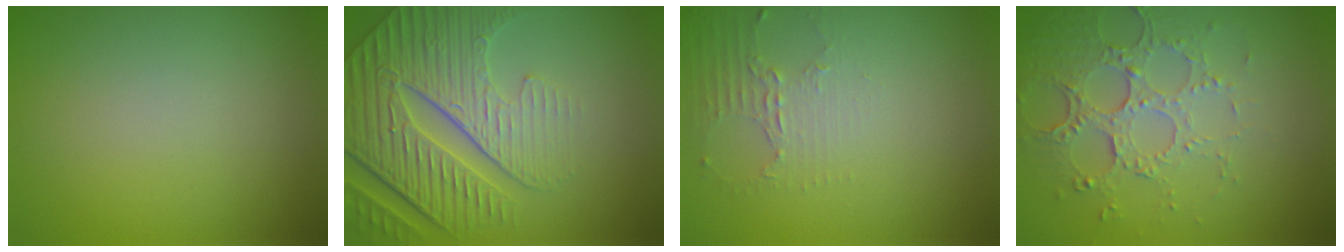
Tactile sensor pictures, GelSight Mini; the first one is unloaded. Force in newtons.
{"total": 8.2, "press": 6.3, "slide": 5.2}
{"total": 2.2, "press": 1.6, "slide": 1.5}
{"total": 5.1, "press": 3.7, "slide": 3.5}